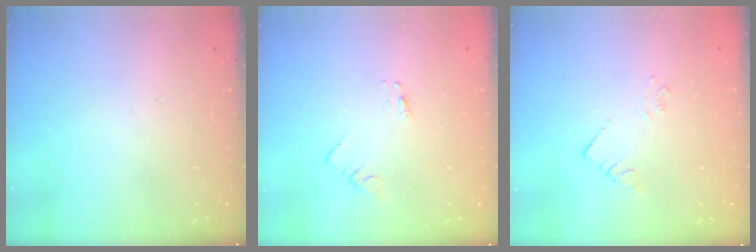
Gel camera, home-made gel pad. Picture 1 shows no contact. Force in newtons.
{"total": 0.0}
{"total": 2.3, "press": 2.3, "slide": 0.1}